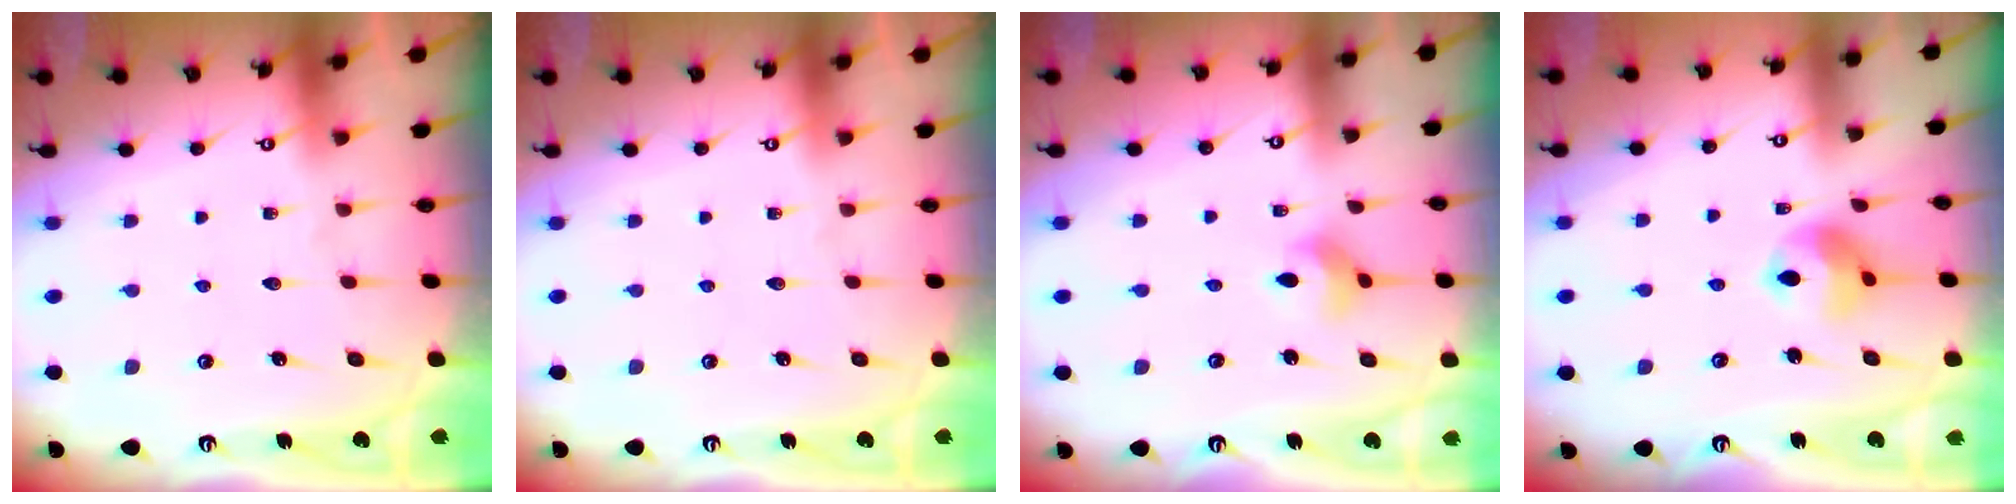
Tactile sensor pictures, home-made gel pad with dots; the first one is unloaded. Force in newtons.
{"total": 0.0}
{"total": 4.7, "press": 4.7, "slide": 0.8}
{"total": 9.5, "press": 9.4, "slide": 1.2}